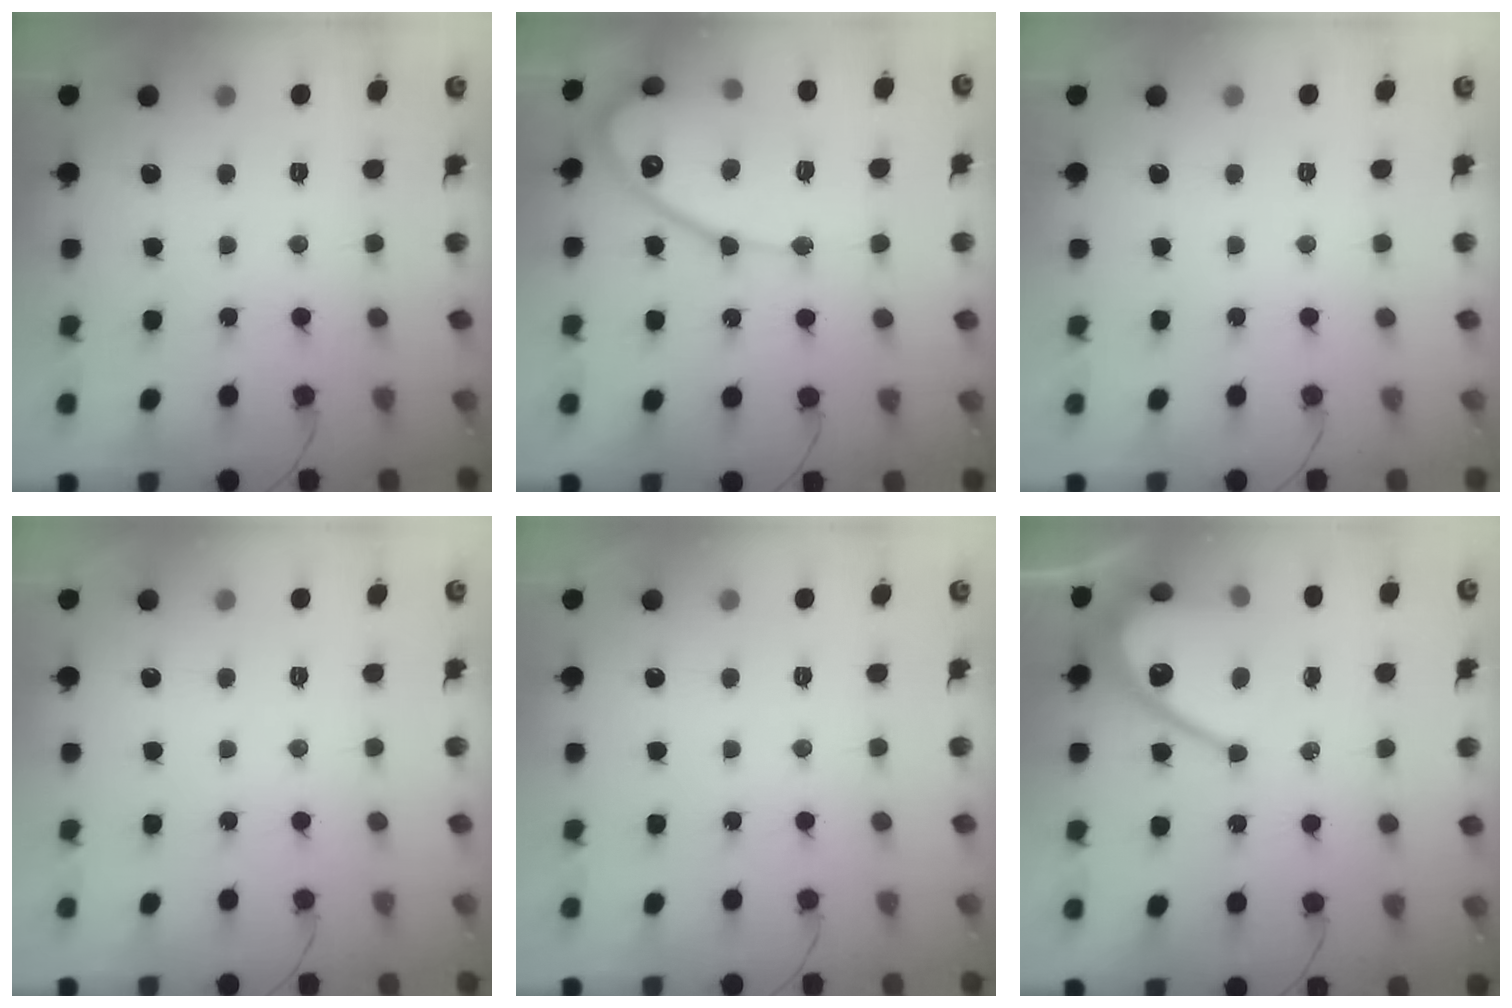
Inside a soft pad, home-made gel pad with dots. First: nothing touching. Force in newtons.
{"total": 17.6, "press": 17.5, "slide": 1.3}
{"total": 0.0}
{"total": 0.0}
{"total": 0.0}
{"total": 12.9, "press": 12.9, "slide": 1.0}